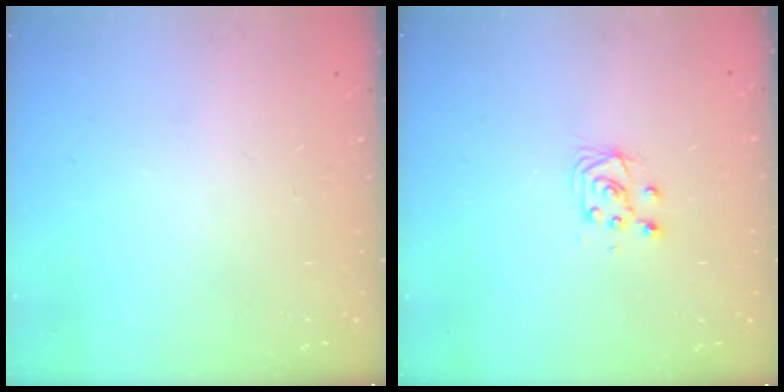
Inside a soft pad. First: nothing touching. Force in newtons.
{"total": 4.9, "press": 4.8, "slide": 0.5}